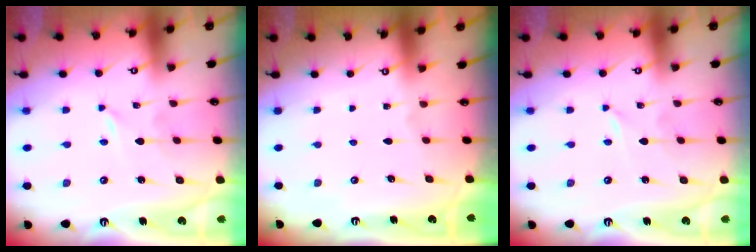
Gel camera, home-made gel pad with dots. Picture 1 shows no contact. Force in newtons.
{"total": 0.0}
{"total": 0.0}